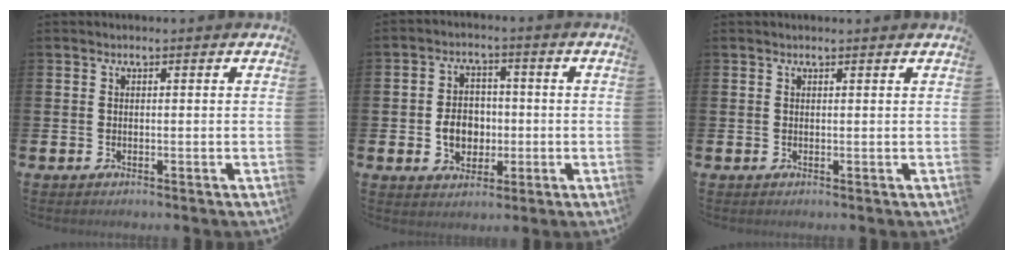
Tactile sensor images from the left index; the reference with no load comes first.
{"total": 5.3, "force": [-0.7, 4.3, 2.9], "torque": [-0.036, 0.001, -0.023]}
{"total": 0.5, "force": [0.5, 0.0, 0.1], "torque": [0.013, -0.006, 0.006]}